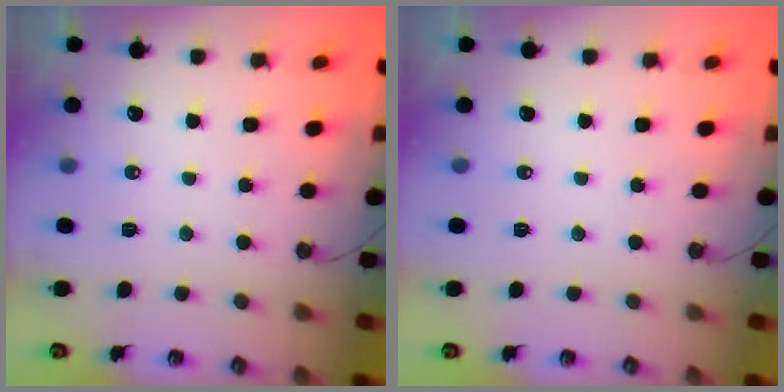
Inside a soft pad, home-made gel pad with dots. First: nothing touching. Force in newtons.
{"total": 0.0}